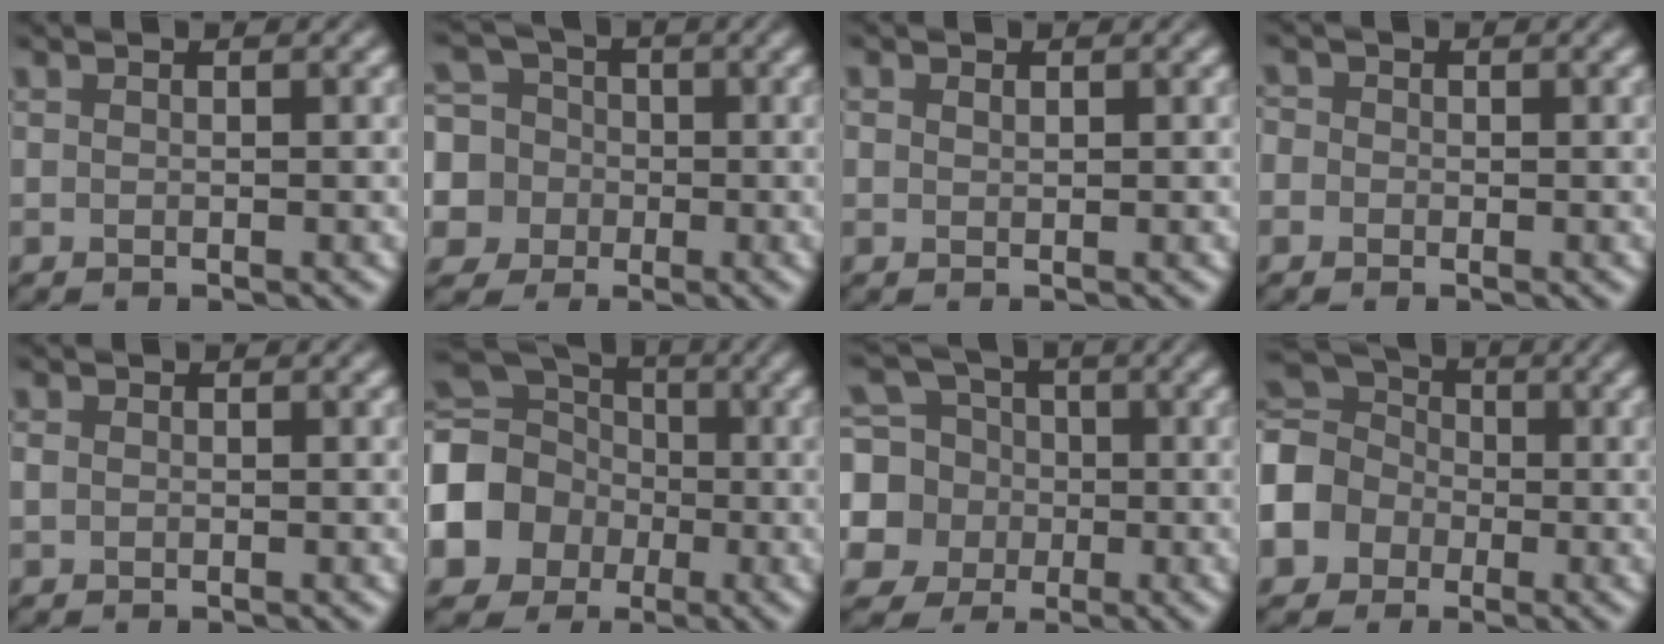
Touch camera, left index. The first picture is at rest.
{"total": 8.4, "force": [0.2, 7.9, 2.8], "torque": [-0.093, 0.031, -0.036]}
{"total": 0.6, "force": [0.2, 0.5, 0.3], "torque": [-0.004, -0.001, 0.004]}
{"total": 2.2, "force": [0.4, 2.0, 0.8], "torque": [-0.001, 0.019, -0.016]}
{"total": 0.7, "force": [0.0, 0.7, 0.2], "torque": [-0.005, 0.002, -0.004]}
{"total": 13.6, "force": [-2.3, 12.1, 5.6], "torque": [-0.147, -0.005, -0.084]}
{"total": 9.8, "force": [0.1, 9.1, 3.4], "torque": [-0.110, 0.024, -0.033]}
{"total": 10.6, "force": [-2.1, 9.2, 4.8], "torque": [-0.130, 0.003, -0.073]}